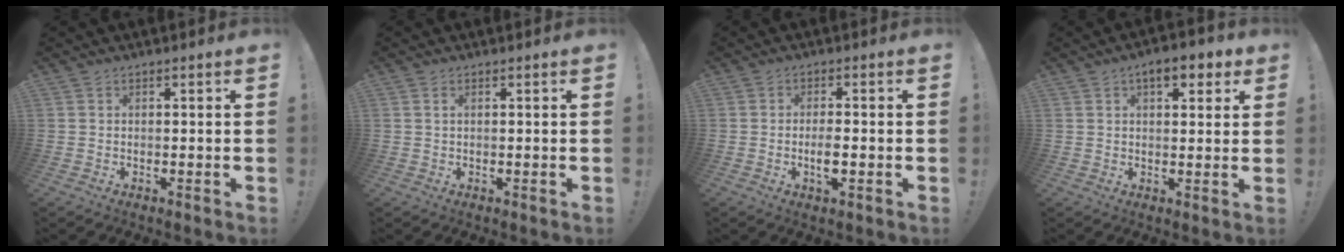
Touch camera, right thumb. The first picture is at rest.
{"total": 0.9, "force": [0.2, 0.2, 0.8], "torque": [-0.018, 0.003, 0.003]}
{"total": 4.4, "force": [-1.4, 1.5, 3.9], "torque": [-0.078, -0.002, -0.027]}
{"total": 6.8, "force": [3.6, 3.1, 4.9], "torque": [-0.052, -0.012, 0.056]}